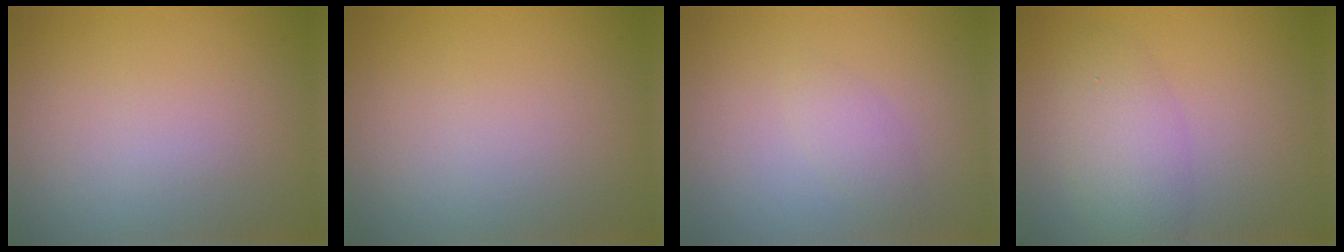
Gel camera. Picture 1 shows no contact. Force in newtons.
{"total": 0.0}
{"total": 1.4, "press": 1.4, "slide": 0.1}
{"total": 3.8, "press": 3.8, "slide": 0.1}